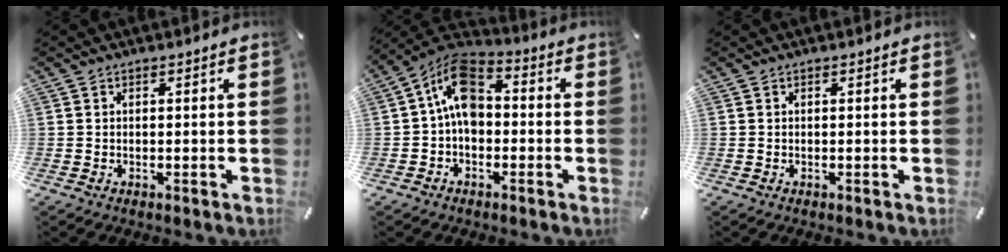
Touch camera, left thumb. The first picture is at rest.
{"total": 10.7, "force": [0.6, 7.0, 8.1], "torque": [-0.157, 0.005, 0.011]}
{"total": 0.0}